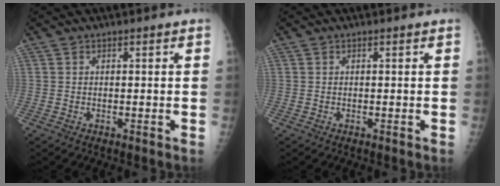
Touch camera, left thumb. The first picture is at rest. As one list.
[{"total": 0.0}]